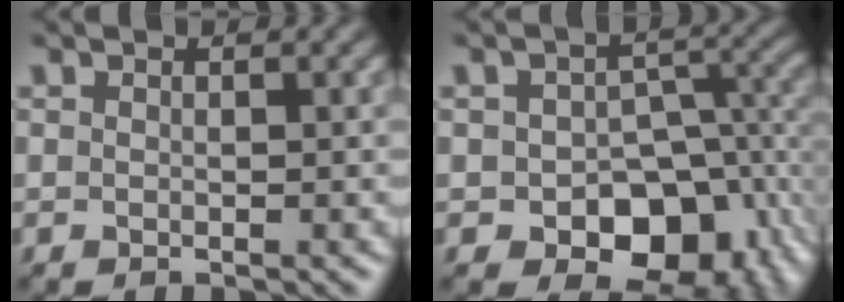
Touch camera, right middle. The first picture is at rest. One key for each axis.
{"total": 9.8, "fx": -3.2, "fy": 6.3, "fz": 6.8, "tx": -0.095, "ty": -0.012, "tz": -0.040}